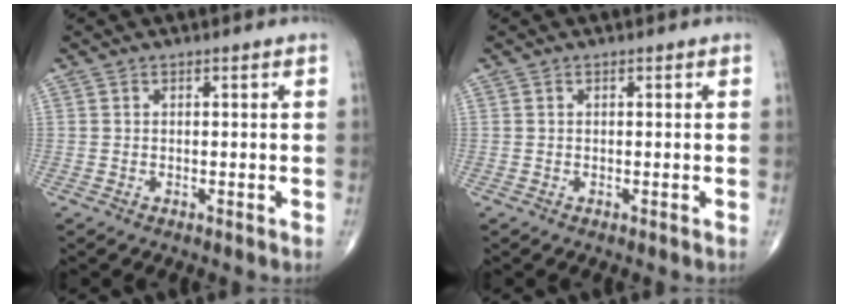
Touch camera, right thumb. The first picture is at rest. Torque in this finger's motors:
{"motor_torque": [0.08, 0.07, -0.07, -0.06, 0.01]}